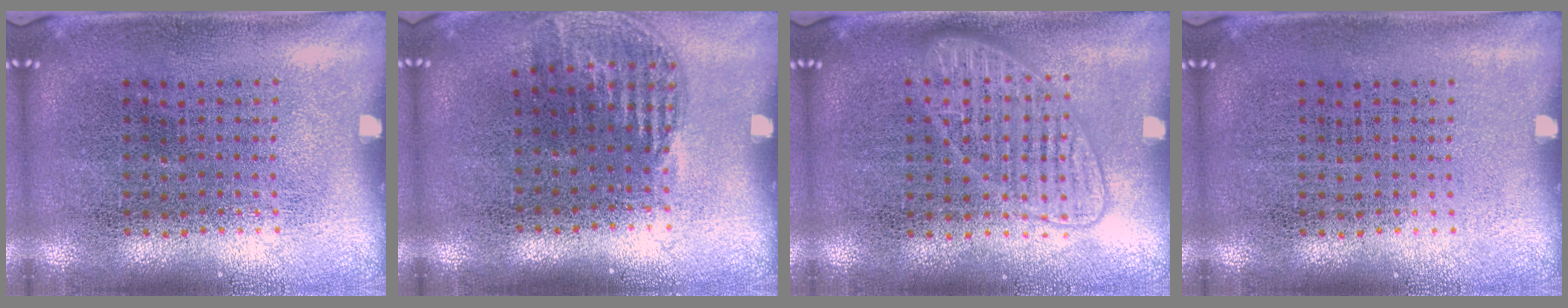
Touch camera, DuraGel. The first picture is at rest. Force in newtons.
{"total": 1.1, "press": 1.0, "slide": 0.6}
{"total": 2.7, "press": 2.7, "slide": 0.4}
{"total": 0.0}